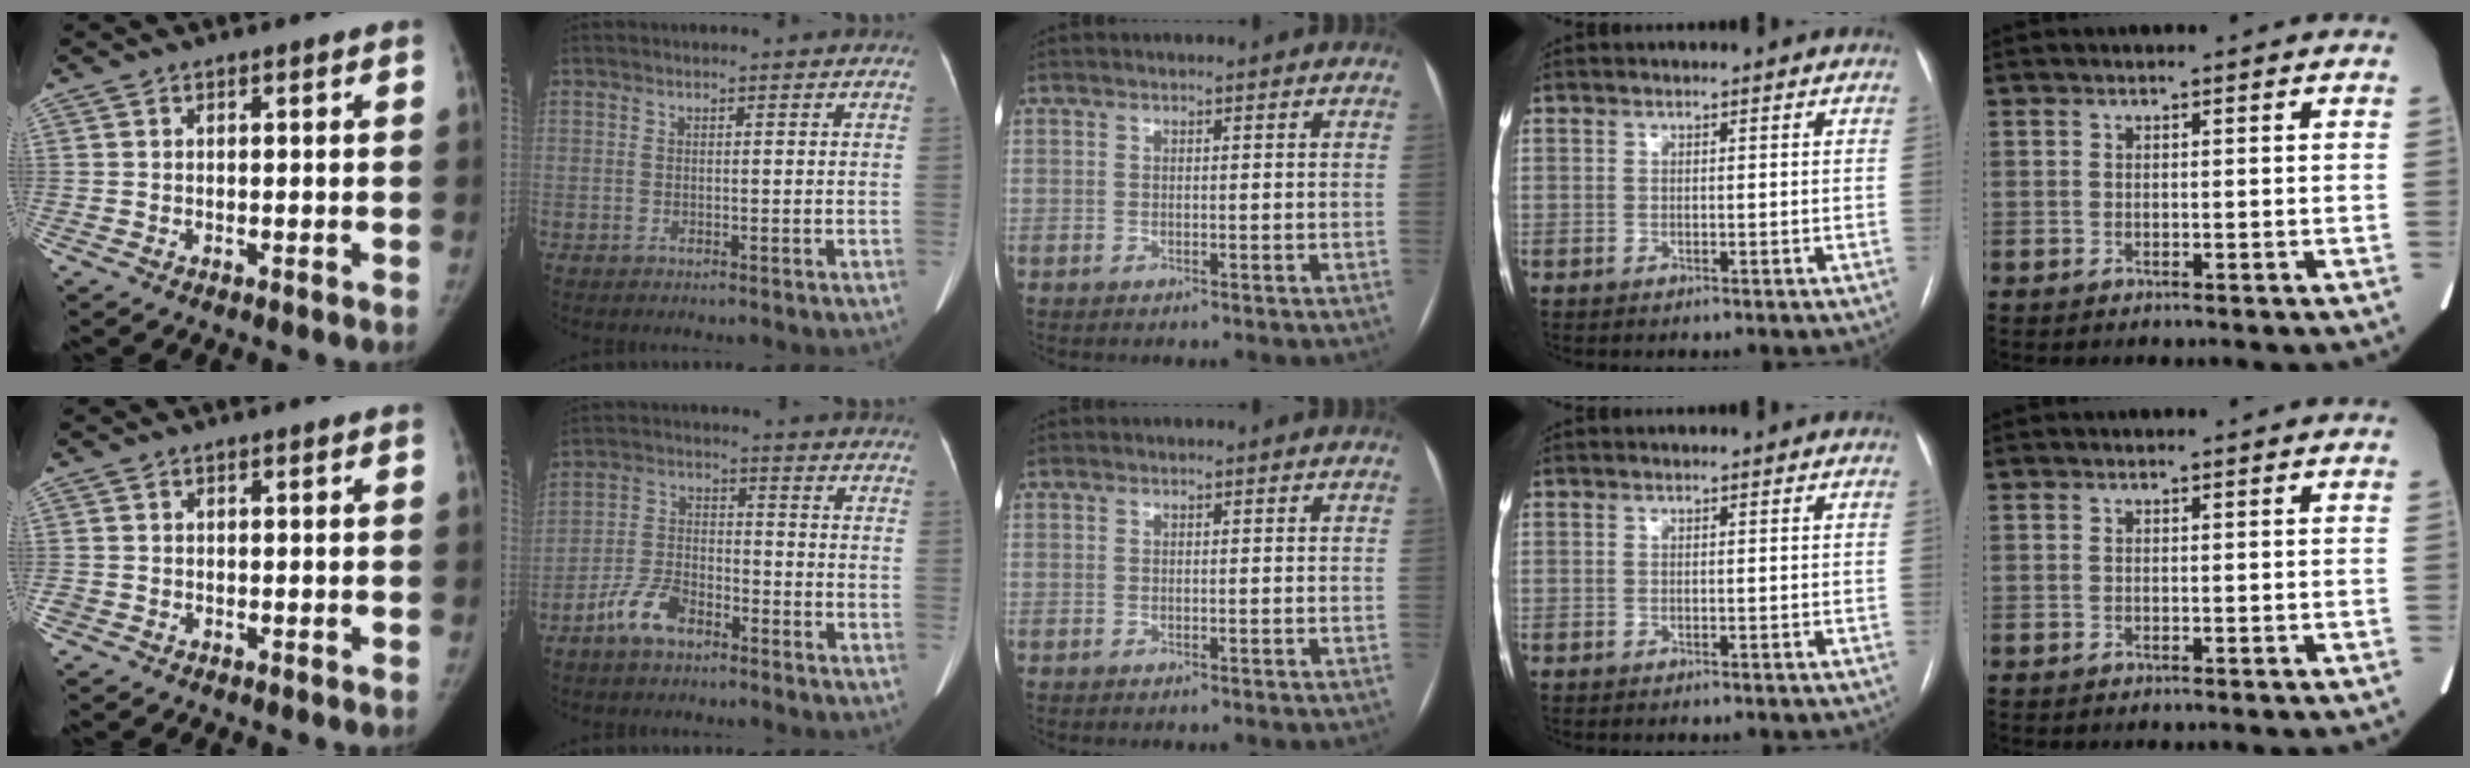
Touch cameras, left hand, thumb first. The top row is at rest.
{"thumb": {"total": 0.9, "force": [-0.3, 0.8, 0.2], "torque": [0.001, 0.001, -0.006]}, "index": {"total": 7.0, "force": [-4.8, 3.1, 4.1], "torque": [-0.094, 0.005, -0.093]}}